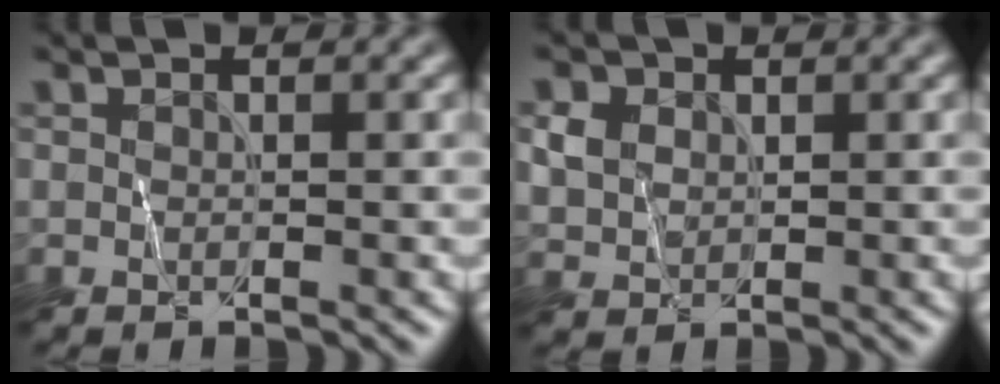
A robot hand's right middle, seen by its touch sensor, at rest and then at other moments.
{"total": 2.3, "force": [0.7, 1.9, 1.0], "torque": [-0.025, 0.000, 0.015]}